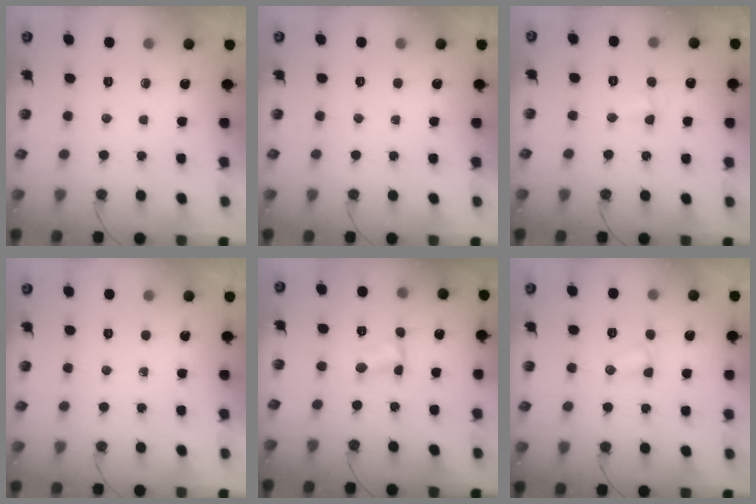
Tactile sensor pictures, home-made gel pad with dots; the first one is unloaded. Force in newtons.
{"total": 0.0}
{"total": 2.9, "press": 2.7, "slide": 1.0}
{"total": 0.0}
{"total": 1.4, "press": 1.4, "slide": 0.2}
{"total": 3.7, "press": 3.6, "slide": 1.0}